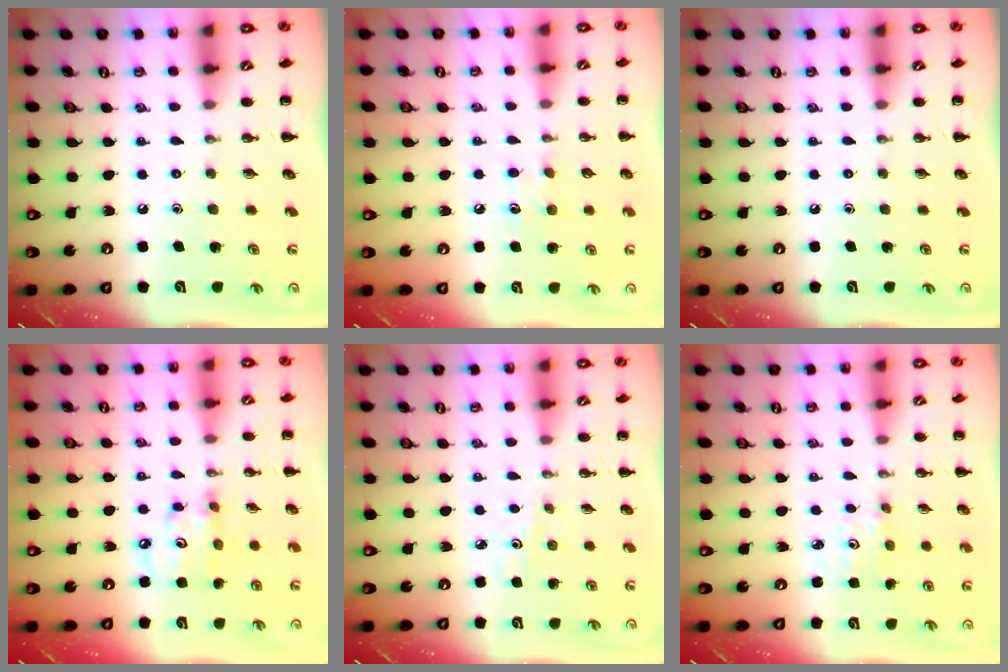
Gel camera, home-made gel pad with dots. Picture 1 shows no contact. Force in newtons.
{"total": 4.8, "press": 4.6, "slide": 1.3}
{"total": 0.0}
{"total": 6.4, "press": 6.3, "slide": 1.1}
{"total": 2.2, "press": 2.1, "slide": 0.7}
{"total": 1.4, "press": 1.3, "slide": 0.5}